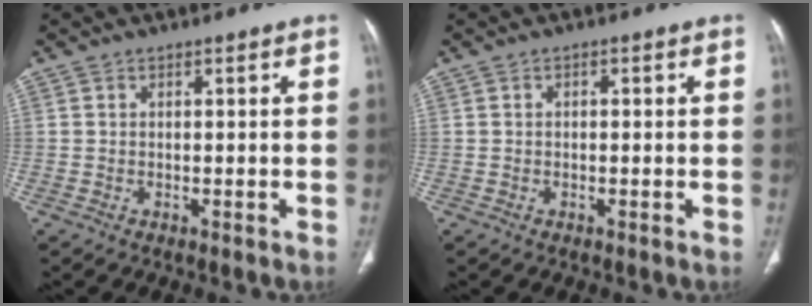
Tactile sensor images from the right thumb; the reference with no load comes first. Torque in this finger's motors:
{"motor_torque": [-0.33, 0.47, -0.16, -0.04, 0.04]}